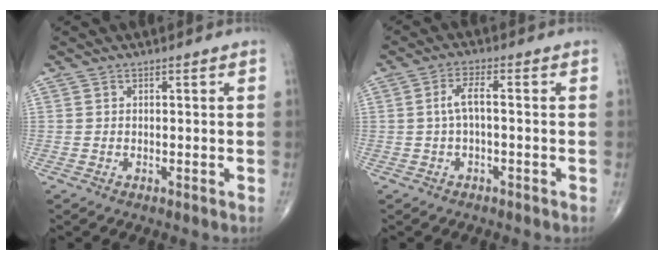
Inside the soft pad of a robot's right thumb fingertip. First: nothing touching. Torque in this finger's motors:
{"motor_torque": [-0.46, 0.02, 0.32, 0.28, 0.09]}